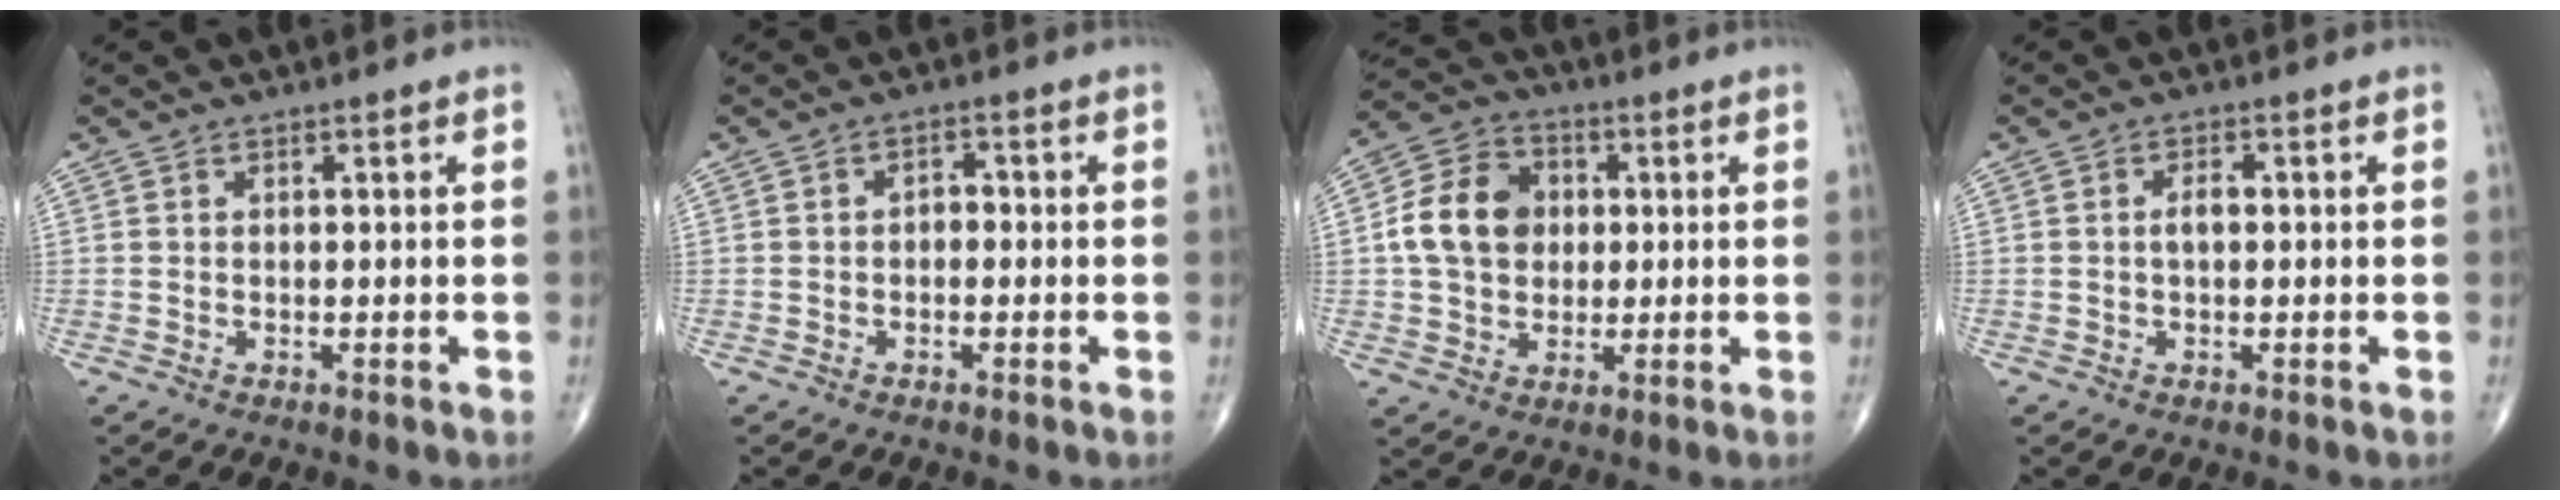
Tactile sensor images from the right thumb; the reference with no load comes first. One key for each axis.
{"total": 2.2, "fx": -0.3, "fy": 1.5, "fz": 1.6, "tx": -0.015, "ty": 0.010, "tz": -0.009}
{"total": 11.8, "fx": 1.0, "fy": 9.4, "fz": 7.1, "tx": -0.105, "ty": 0.015, "tz": 0.011}
{"total": 2.3, "fx": 0.1, "fy": 1.2, "fz": 1.9, "tx": -0.036, "ty": 0.009, "tz": -0.001}